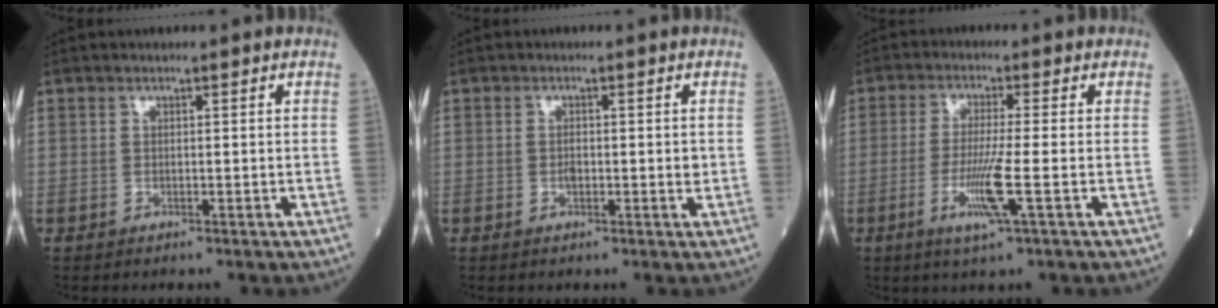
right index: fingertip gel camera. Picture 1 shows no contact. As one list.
[{"total": 2.0, "force": [-0.2, 0.8, 1.8], "torque": [-0.033, 0.001, -0.003]}, {"total": 6.8, "force": [-2.3, -0.8, 6.4], "torque": [-0.128, -0.019, -0.047]}]